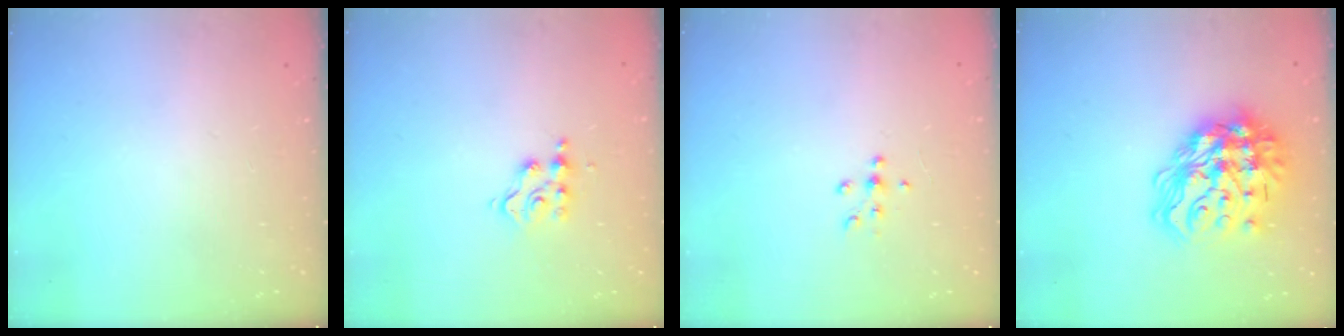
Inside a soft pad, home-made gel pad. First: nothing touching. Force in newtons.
{"total": 5.0, "press": 4.9, "slide": 0.3}
{"total": 4.8, "press": 4.6, "slide": 1.1}
{"total": 21.6, "press": 21.5, "slide": 2.0}